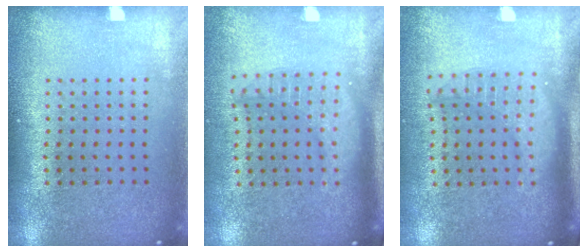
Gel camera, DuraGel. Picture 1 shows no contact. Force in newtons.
{"total": 1.8, "press": 1.4, "slide": 1.0}
{"total": 1.8, "press": 1.4, "slide": 1.0}